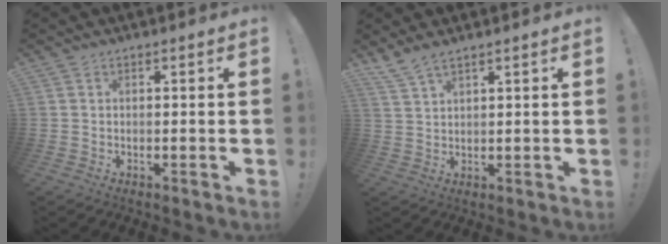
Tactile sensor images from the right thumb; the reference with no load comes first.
{"total": 4.2, "force": [3.6, 0.6, 2.1], "torque": [-0.051, -0.017, 0.069]}